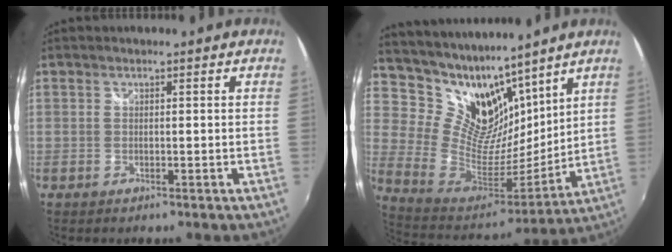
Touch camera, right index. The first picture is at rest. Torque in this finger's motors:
{"motor_torque": [-0.17, 0.42, 0.01, 0.00]}